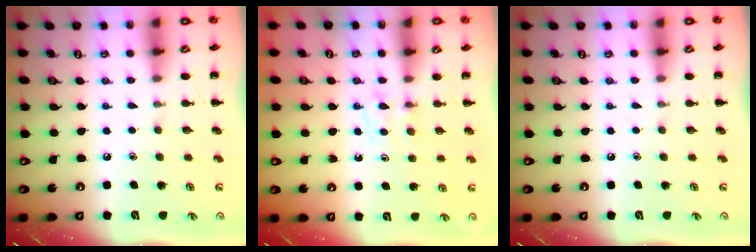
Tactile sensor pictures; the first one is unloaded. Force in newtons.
{"total": 3.3, "press": 2.9, "slide": 1.6}
{"total": 0.0}